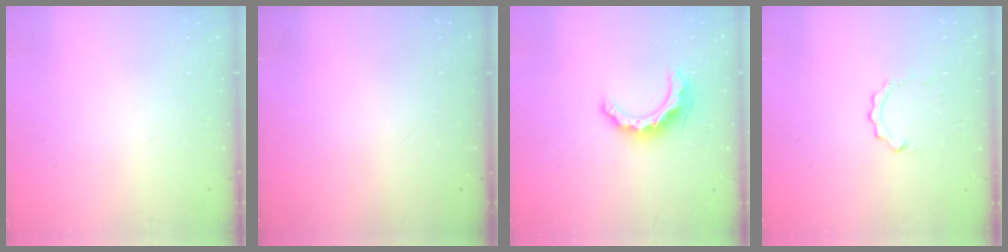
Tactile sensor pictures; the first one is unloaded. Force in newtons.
{"total": 0.0}
{"total": 11.2, "press": 11.2, "slide": 0.5}
{"total": 2.3, "press": 2.3, "slide": 0.2}